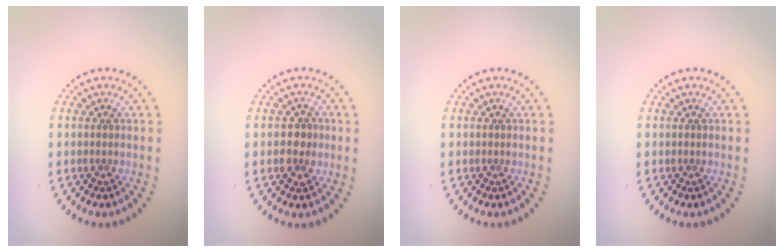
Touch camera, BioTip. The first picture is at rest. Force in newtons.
{"total": 2.1, "press": 2.1, "slide": 0.5}
{"total": 0.0}
{"total": 0.0}